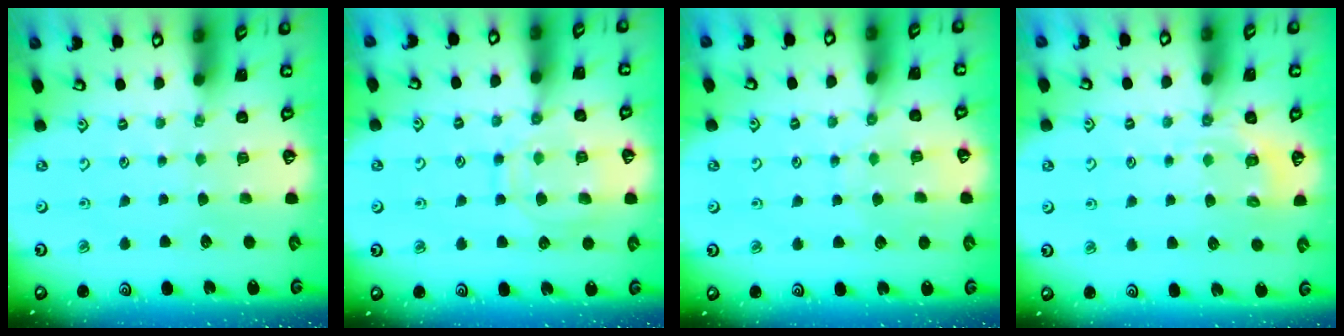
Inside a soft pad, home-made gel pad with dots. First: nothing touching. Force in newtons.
{"total": 12.5, "press": 12.5, "slide": 1.0}
{"total": 5.0, "press": 4.9, "slide": 0.7}
{"total": 5.4, "press": 5.2, "slide": 1.2}